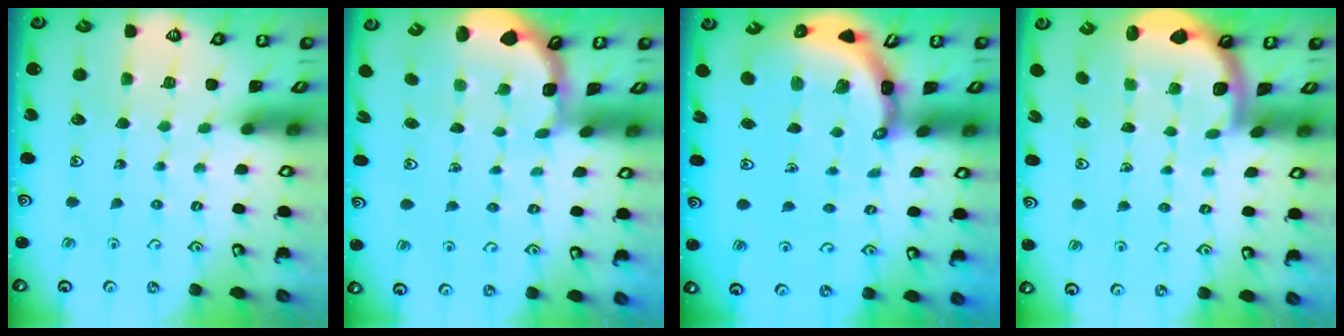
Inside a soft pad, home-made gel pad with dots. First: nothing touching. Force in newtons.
{"total": 1.8, "press": 1.6, "slide": 0.8}
{"total": 4.8, "press": 4.7, "slide": 0.5}
{"total": 1.8, "press": 1.8, "slide": 0.1}